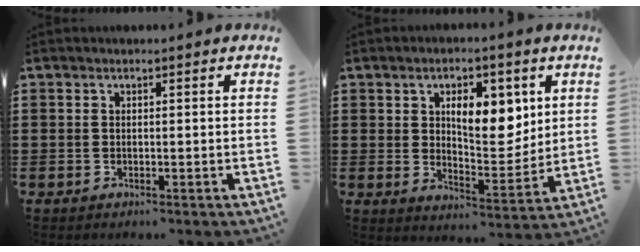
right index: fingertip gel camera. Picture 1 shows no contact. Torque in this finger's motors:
{"motor_torque": [1.49, 0.65, 0.53, 0.08]}